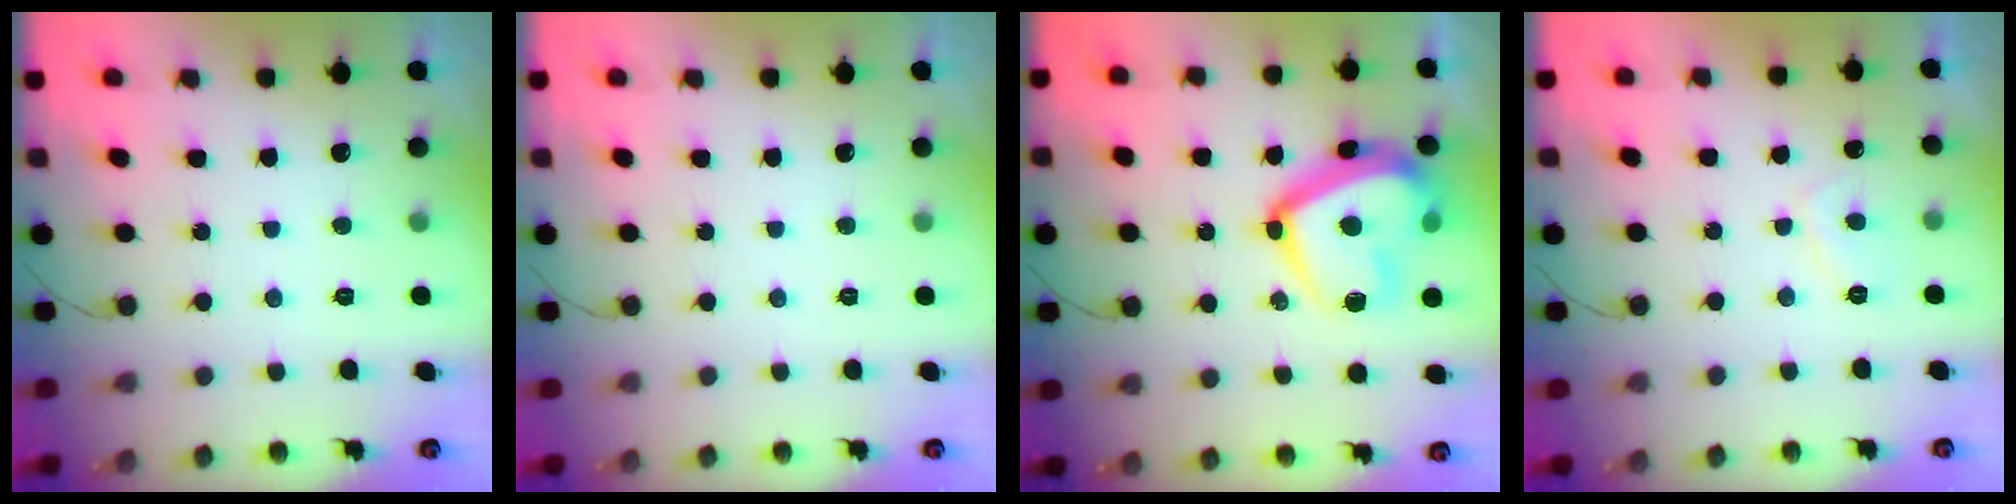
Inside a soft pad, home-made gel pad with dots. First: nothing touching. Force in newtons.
{"total": 0.0}
{"total": 20.5, "press": 20.4, "slide": 1.7}
{"total": 2.4, "press": 2.4, "slide": 0.6}